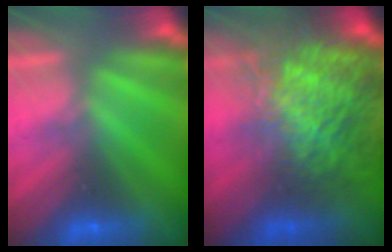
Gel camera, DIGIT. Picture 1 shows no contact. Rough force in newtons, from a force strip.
{"total": 7.2}